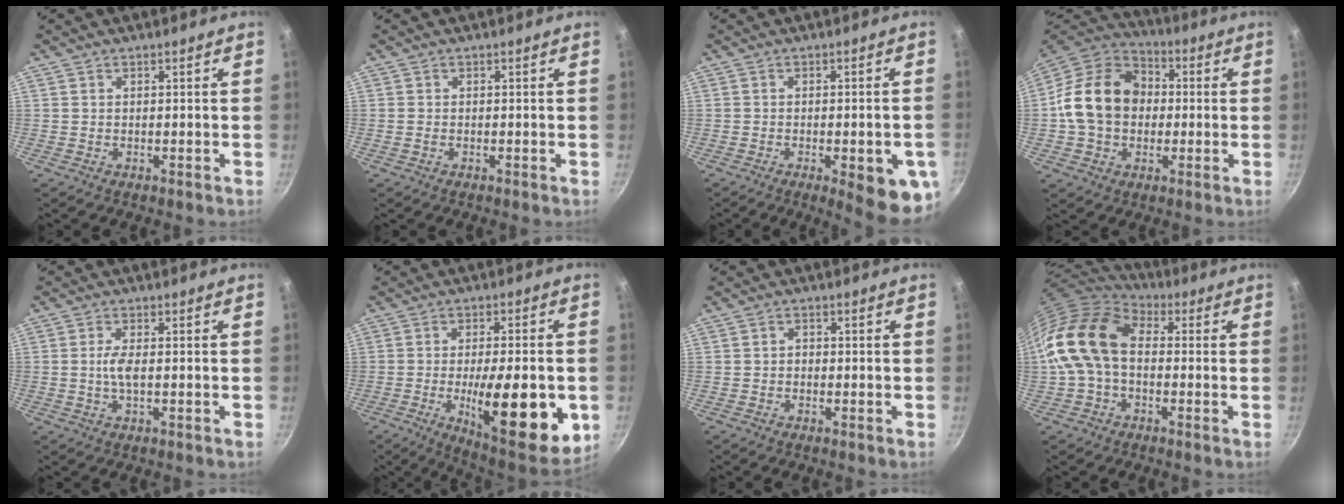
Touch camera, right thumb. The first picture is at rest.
{"total": 0.8, "force": [-0.2, 0.5, 0.5], "torque": [-0.011, 0.001, -0.005]}
{"total": 11.3, "force": [-3.9, 3.4, 10.0], "torque": [-0.099, 0.006, -0.046]}
{"total": 17.4, "force": [0.1, 13.6, 10.8], "torque": [-0.160, 0.035, -0.012]}
{"total": 3.3, "force": [-0.2, 1.1, 3.2], "torque": [-0.071, 0.003, -0.006]}
{"total": 20.9, "force": [-4.7, 6.7, 19.2], "torque": [-0.255, -0.006, -0.063]}
{"total": 1.4, "force": [-0.3, 1.1, 0.7], "torque": [-0.010, 0.006, -0.008]}
{"total": 16.0, "force": [0.2, 10.9, 11.6], "torque": [-0.206, 0.033, -0.012]}